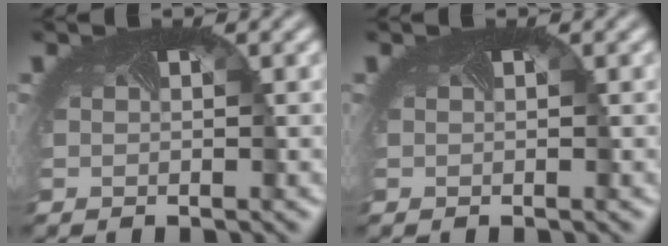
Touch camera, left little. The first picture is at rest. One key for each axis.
{"total": 0.0}